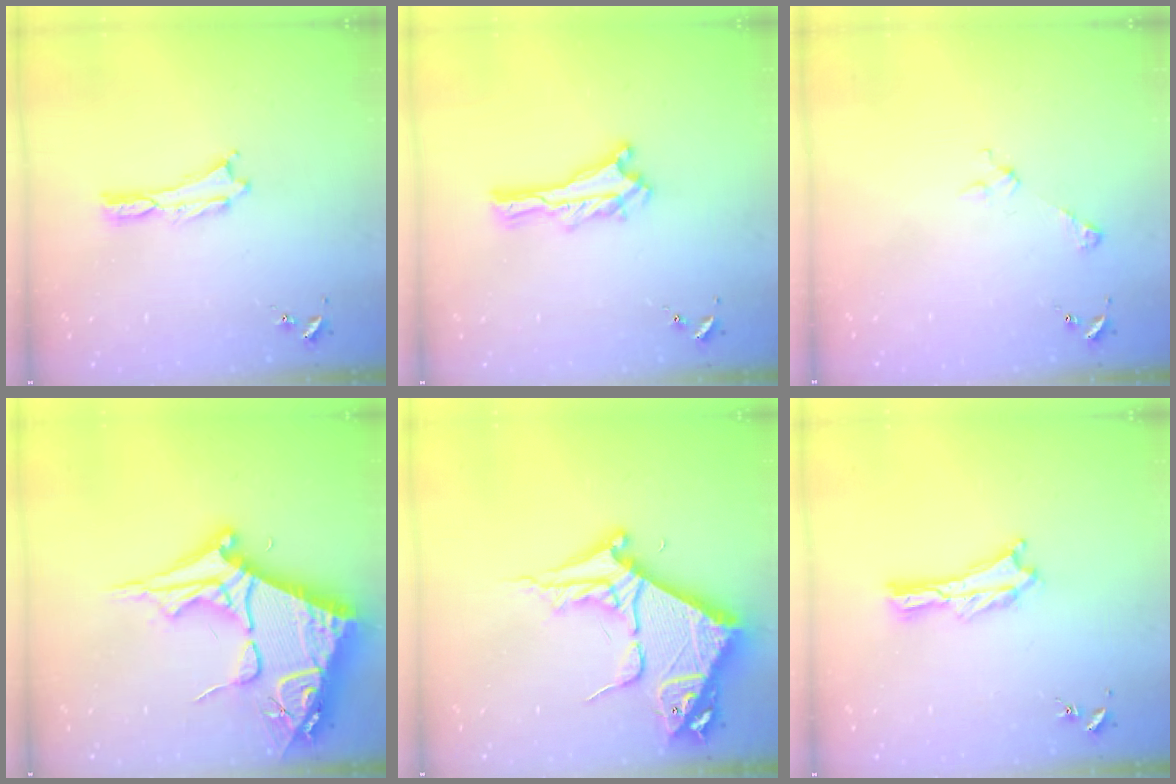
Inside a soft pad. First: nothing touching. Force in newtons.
{"total": 0.0}
{"total": 2.9, "press": 2.9, "slide": 0.3}
{"total": 15.2, "press": 15.1, "slide": 1.8}
{"total": 10.1, "press": 10.0, "slide": 1.1}
{"total": 0.9, "press": 0.9, "slide": 0.2}